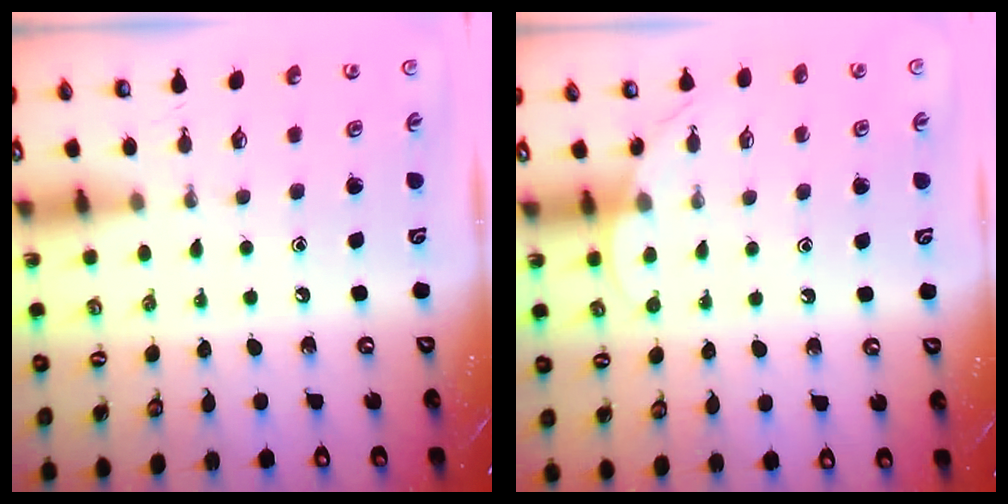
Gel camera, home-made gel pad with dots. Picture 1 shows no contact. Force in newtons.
{"total": 3.7, "press": 3.7, "slide": 0.4}